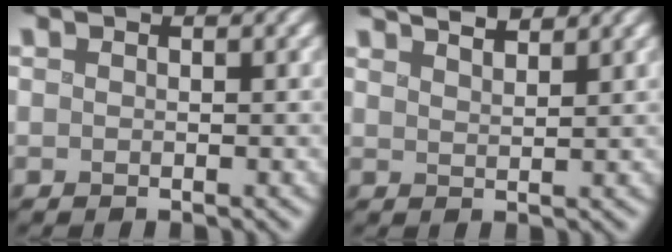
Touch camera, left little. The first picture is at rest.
{"total": 4.1, "force": [3.4, 1.1, 2.0], "torque": [-0.008, 0.019, 0.033]}